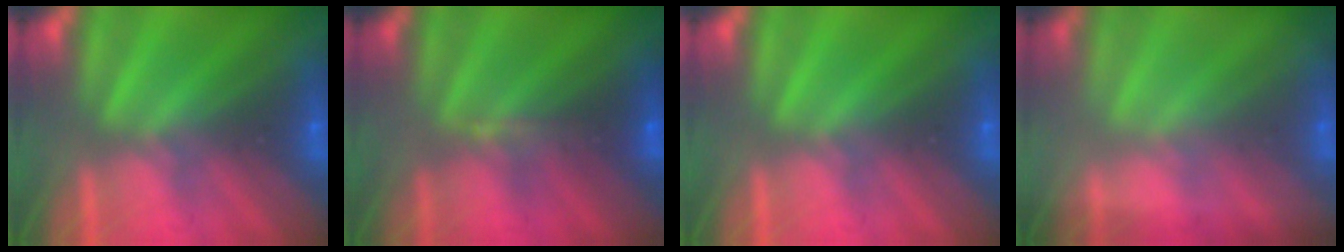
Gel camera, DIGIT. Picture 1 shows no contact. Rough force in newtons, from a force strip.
{"total": 2.9}
{"total": 0.0}
{"total": 1.8}